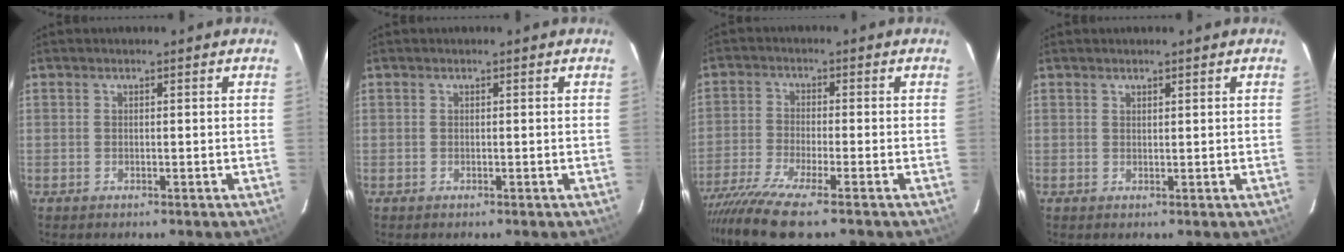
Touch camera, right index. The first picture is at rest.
{"total": 0.0}
{"total": 11.9, "force": [-9.3, 0.9, 7.3], "torque": [-0.168, -0.047, -0.172]}
{"total": 0.8, "force": [0.7, 0.1, 0.2], "torque": [-0.005, -0.001, 0.013]}